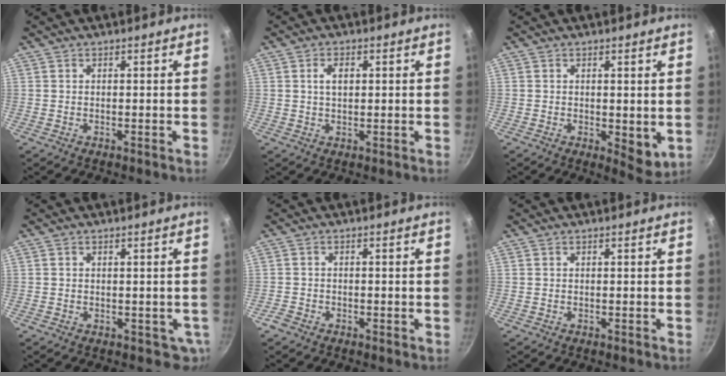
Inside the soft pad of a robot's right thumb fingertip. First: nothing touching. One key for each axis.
{"total": 3.1, "fx": 0.7, "fy": 1.9, "fz": 2.4, "tx": -0.031, "ty": 0.003, "tz": 0.013}
{"total": 5.1, "fx": -0.1, "fy": 2.5, "fz": 4.4, "tx": -0.050, "ty": -0.015, "tz": 0.005}
{"total": 2.5, "fx": 0.0, "fy": 2.2, "fz": 1.3, "tx": -0.011, "ty": 0.000, "tz": 0.004}
{"total": 1.6, "fx": -1.2, "fy": 0.9, "fz": 0.6, "tx": -0.018, "ty": 0.007, "tz": -0.025}
{"total": 0.0}